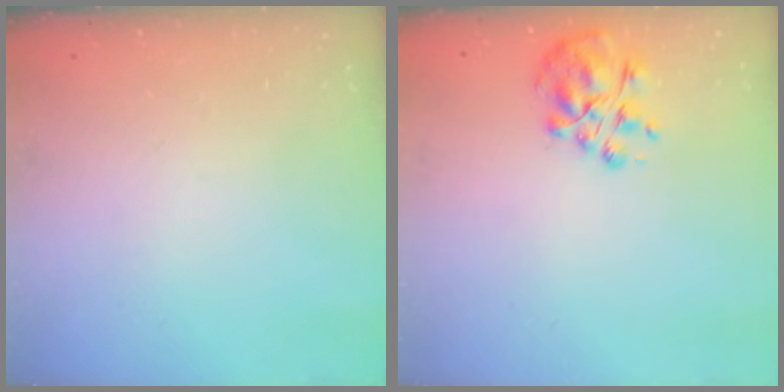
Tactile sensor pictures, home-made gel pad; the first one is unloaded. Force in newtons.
{"total": 7.8, "press": 7.8, "slide": 1.0}